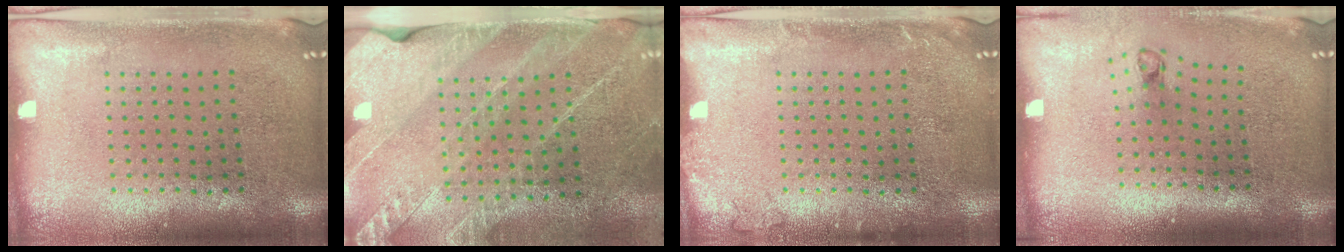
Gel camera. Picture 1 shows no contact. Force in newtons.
{"total": 2.6, "press": 2.6, "slide": 0.0}
{"total": 1.0, "press": 1.0, "slide": 0.1}
{"total": 0.8, "press": 0.4, "slide": 0.7}